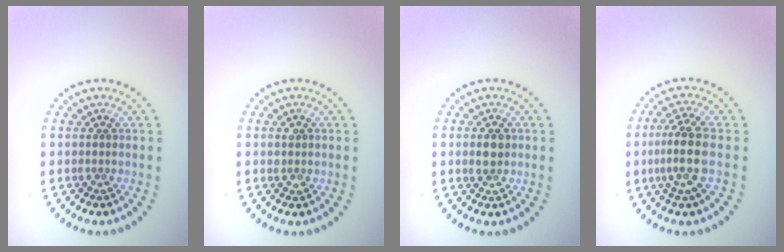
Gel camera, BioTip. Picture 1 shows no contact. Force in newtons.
{"total": 1.1, "press": 1.0, "slide": 0.3}
{"total": 1.9, "press": 1.9, "slide": 0.1}
{"total": 3.5, "press": 3.1, "slide": 1.6}